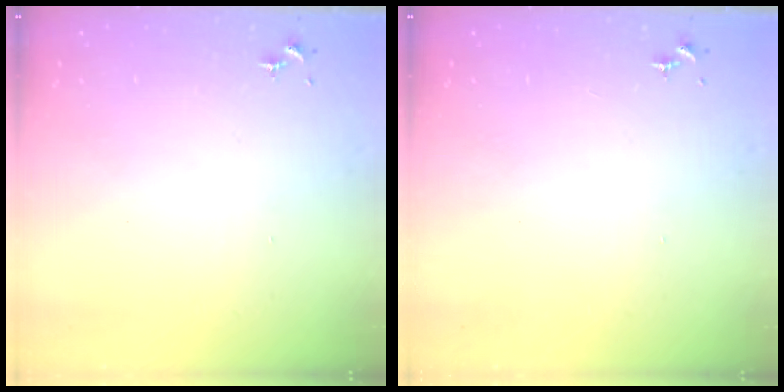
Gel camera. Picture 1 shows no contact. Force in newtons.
{"total": 0.0}